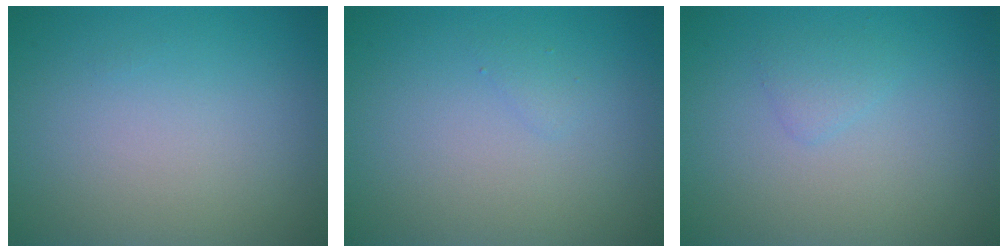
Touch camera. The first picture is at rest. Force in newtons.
{"total": 0.5, "press": 0.5, "slide": 0.1}
{"total": 1.0, "press": 1.0, "slide": 0.1}